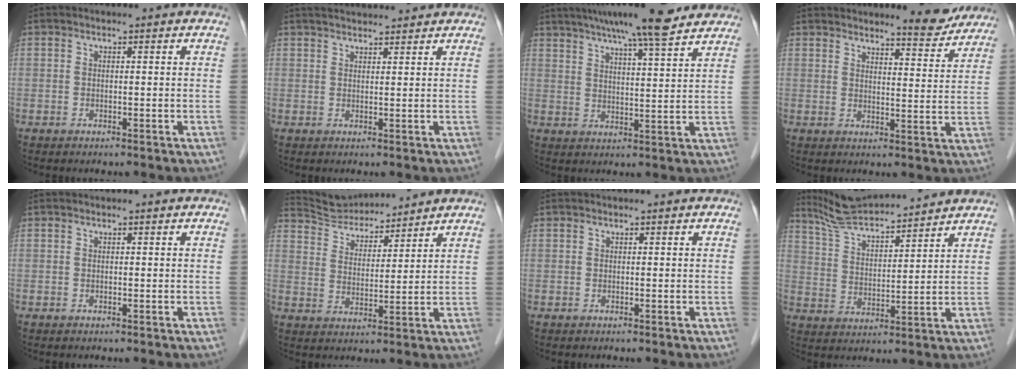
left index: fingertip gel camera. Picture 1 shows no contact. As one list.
[{"total": 7.1, "force": [6.7, 0.9, 2.2], "torque": [-0.035, 0.030, 0.095]}, {"total": 14.7, "force": [12.0, 1.2, 8.4], "torque": [-0.130, 0.024, 0.169]}, {"total": 6.9, "force": [6.5, 1.2, 1.7], "torque": [-0.019, -0.020, 0.076]}, {"total": 0.0}, {"total": 9.0, "force": [8.9, 1.3, 1.2], "torque": [-0.031, 0.017, 0.166]}, {"total": 0.0}, {"total": 12.8, "force": [12.0, 0.7, 4.2], "torque": [-0.083, 0.019, 0.209]}]